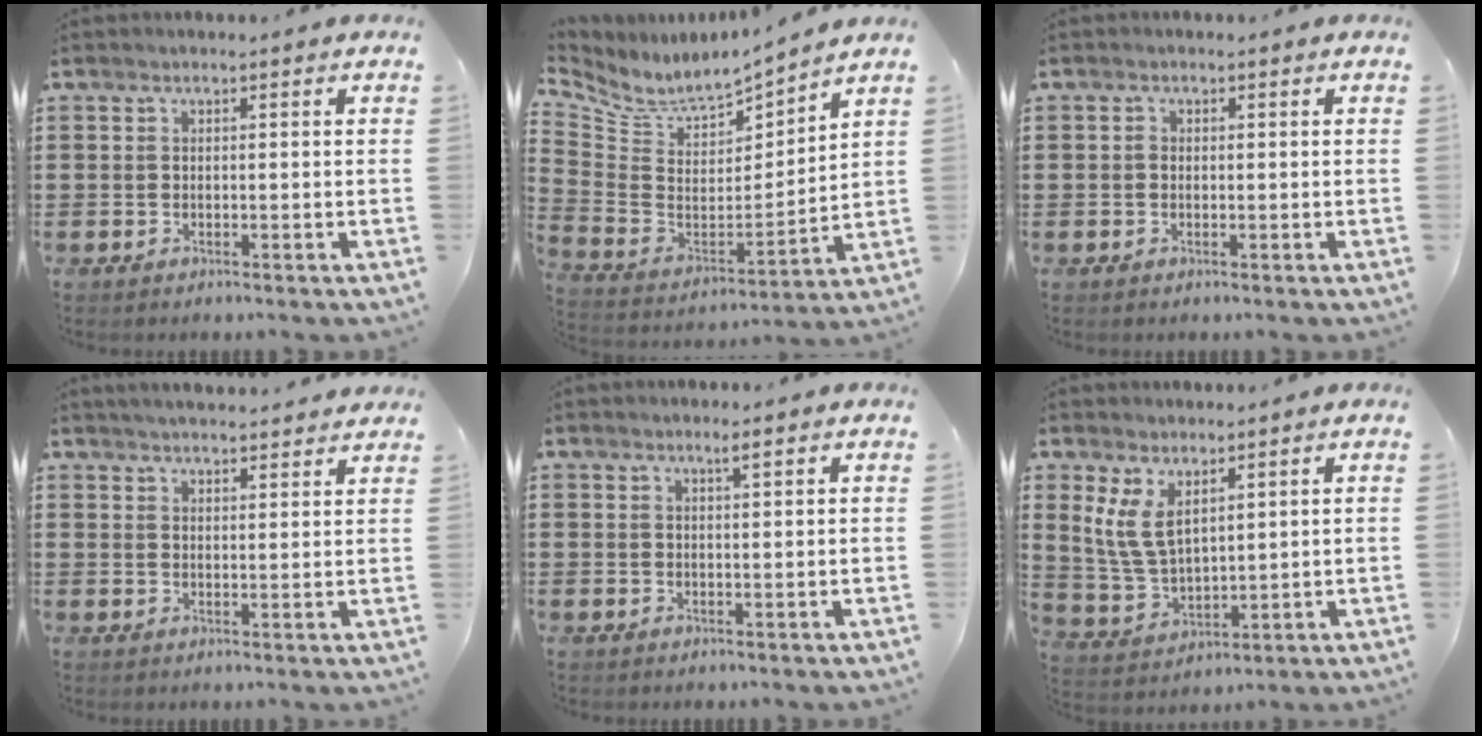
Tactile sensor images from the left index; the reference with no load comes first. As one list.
[{"total": 5.6, "force": [5.0, 1.6, 2.0], "torque": [-0.069, -0.043, 0.081]}, {"total": 0.7, "force": [-0.1, 0.5, 0.4], "torque": [-0.011, 0.001, -0.001]}, {"total": 2.8, "force": [2.8, -0.2, 0.3], "torque": [-0.013, -0.008, 0.051]}, {"total": 1.6, "force": [1.1, 0.1, 1.1], "torque": [-0.024, 0.001, 0.019]}, {"total": 7.1, "force": [3.6, 3.7, 4.9], "torque": [-0.129, -0.005, 0.064]}]